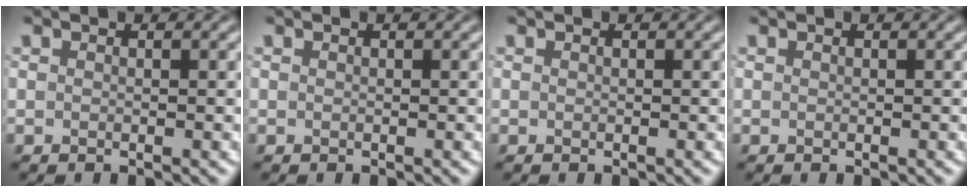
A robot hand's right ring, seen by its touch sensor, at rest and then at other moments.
{"total": 0.0}
{"total": 0.0}
{"total": 0.0}